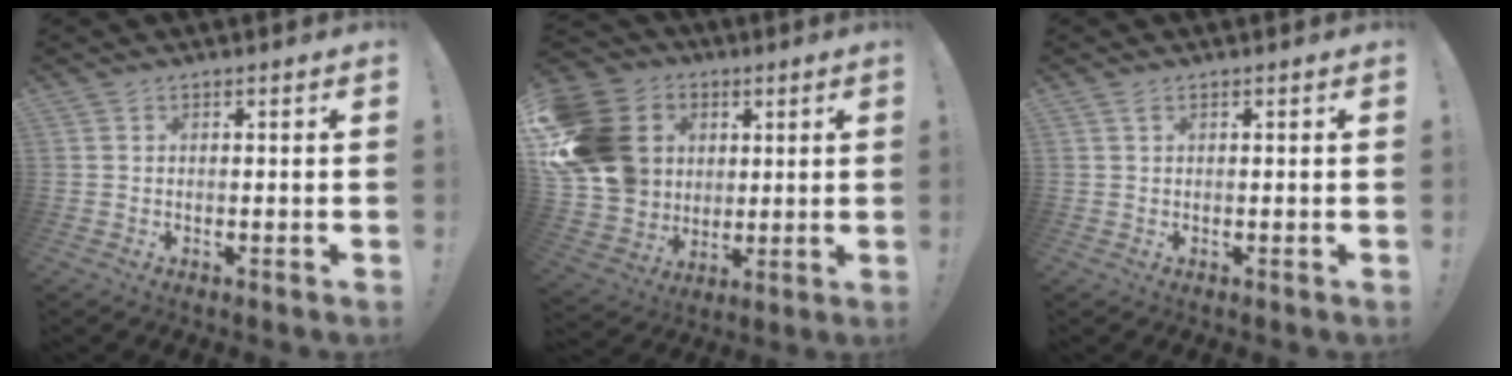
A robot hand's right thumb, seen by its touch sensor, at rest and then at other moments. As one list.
[{"total": 19.5, "force": [4.4, 16.7, 9.1], "torque": [-0.154, -0.004, 0.112]}, {"total": 1.0, "force": [0.4, 0.2, 0.8], "torque": [-0.014, 0.000, 0.007]}]